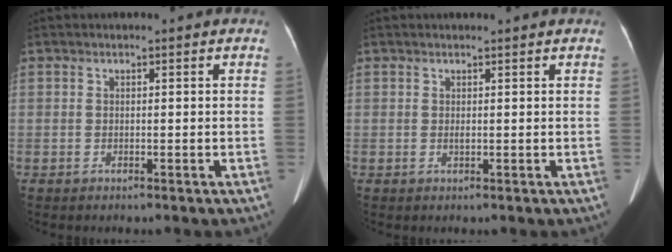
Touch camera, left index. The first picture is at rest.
{"total": 0.8, "force": [0.5, 0.2, 0.5], "torque": [-0.015, 0.009, 0.009]}